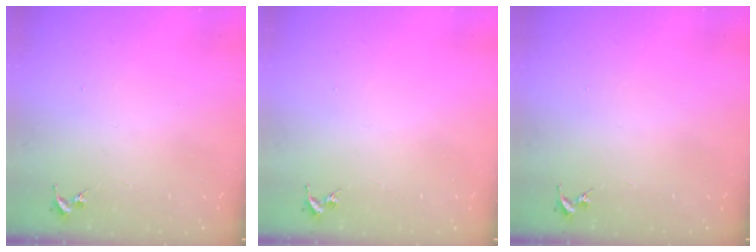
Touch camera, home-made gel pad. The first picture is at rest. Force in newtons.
{"total": 0.0}
{"total": 0.0}